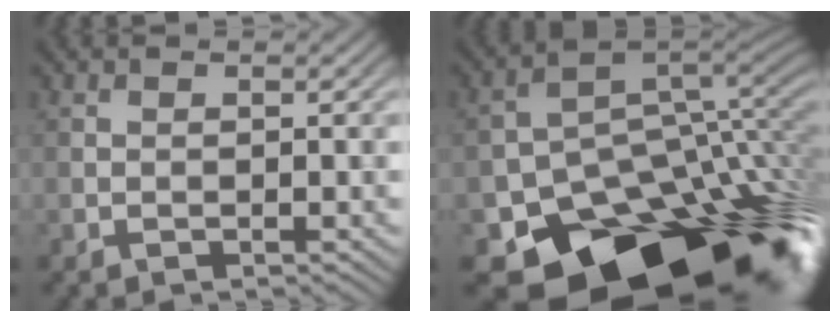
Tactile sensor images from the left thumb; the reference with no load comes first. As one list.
[{"total": 18.6, "force": [-9.2, 12.3, 10.4], "torque": [-0.151, -0.064, -0.125]}]